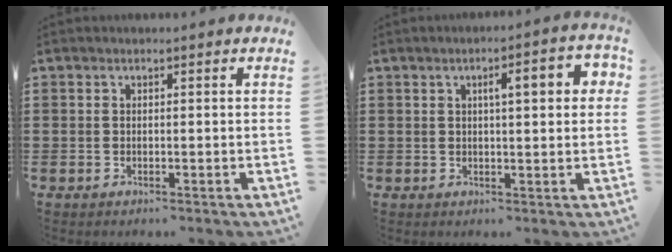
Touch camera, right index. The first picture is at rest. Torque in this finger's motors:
{"motor_torque": [0.35, -0.09, 0.42, 0.06]}